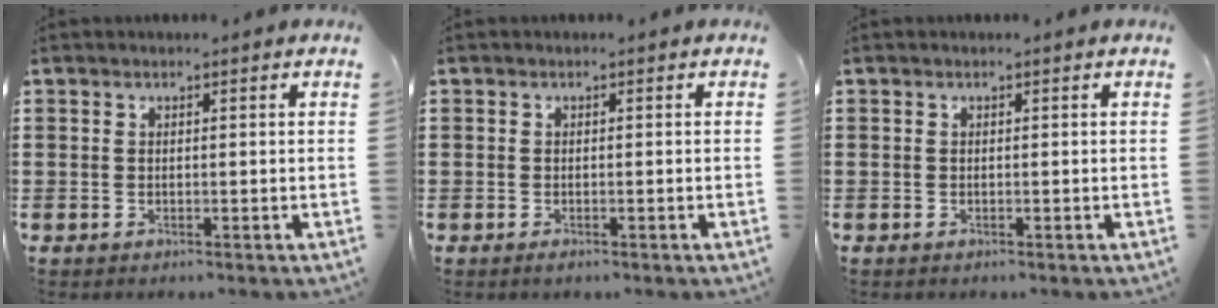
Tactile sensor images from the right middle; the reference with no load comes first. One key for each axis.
{"total": 0.6, "fx": -0.5, "fy": 0.3, "fz": 0.1, "tx": -0.002, "ty": 0.000, "tz": -0.010}
{"total": 0.0}